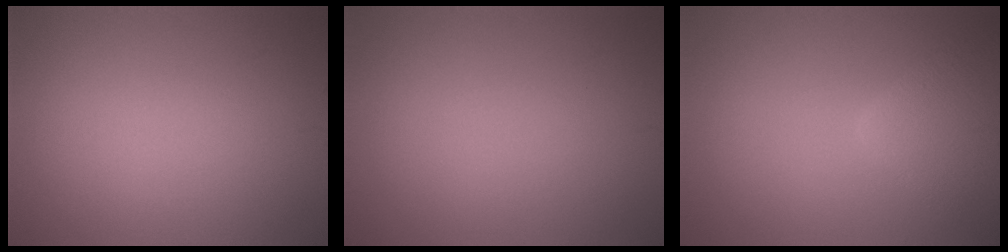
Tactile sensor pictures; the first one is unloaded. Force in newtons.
{"total": 0.0}
{"total": 4.9, "press": 4.9, "slide": 0.3}